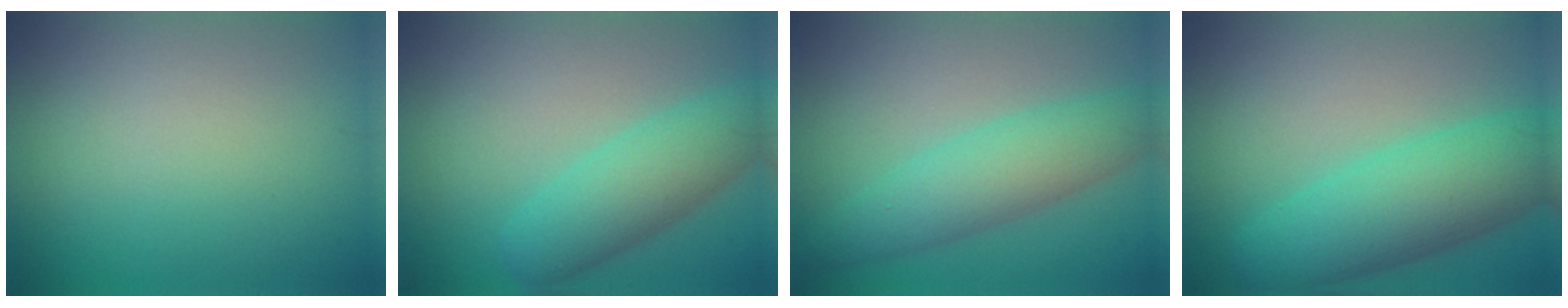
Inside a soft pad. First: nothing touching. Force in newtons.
{"total": 5.2, "press": 5.2, "slide": 0.0}
{"total": 5.2, "press": 5.2, "slide": 0.1}
{"total": 7.9, "press": 7.9, "slide": 0.2}